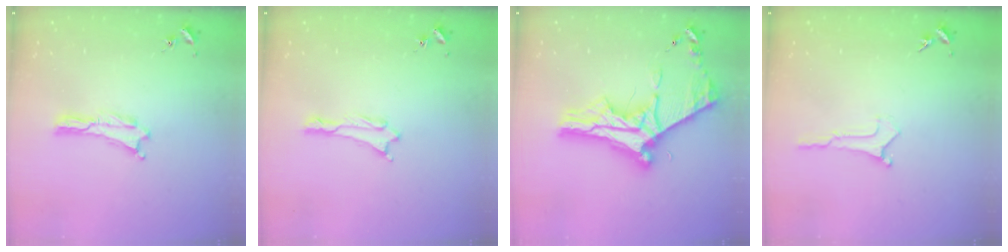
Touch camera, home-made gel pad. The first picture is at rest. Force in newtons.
{"total": 0.6, "press": 0.6, "slide": 0.1}
{"total": 10.7, "press": 10.6, "slide": 1.4}
{"total": 0.0}